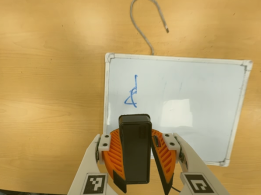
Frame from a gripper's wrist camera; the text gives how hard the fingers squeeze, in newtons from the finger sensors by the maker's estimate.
{"total": 9.5, "left": 9.5, "right": 9.5}